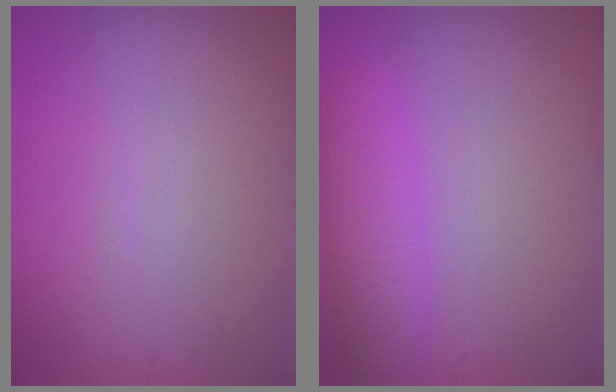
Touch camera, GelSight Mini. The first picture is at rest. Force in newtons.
{"total": 4.0, "press": 4.0, "slide": 0.1}